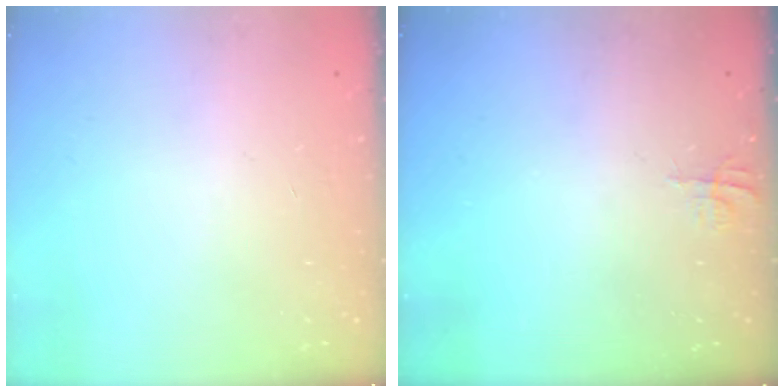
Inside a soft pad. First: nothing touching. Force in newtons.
{"total": 3.9, "press": 3.9, "slide": 0.4}